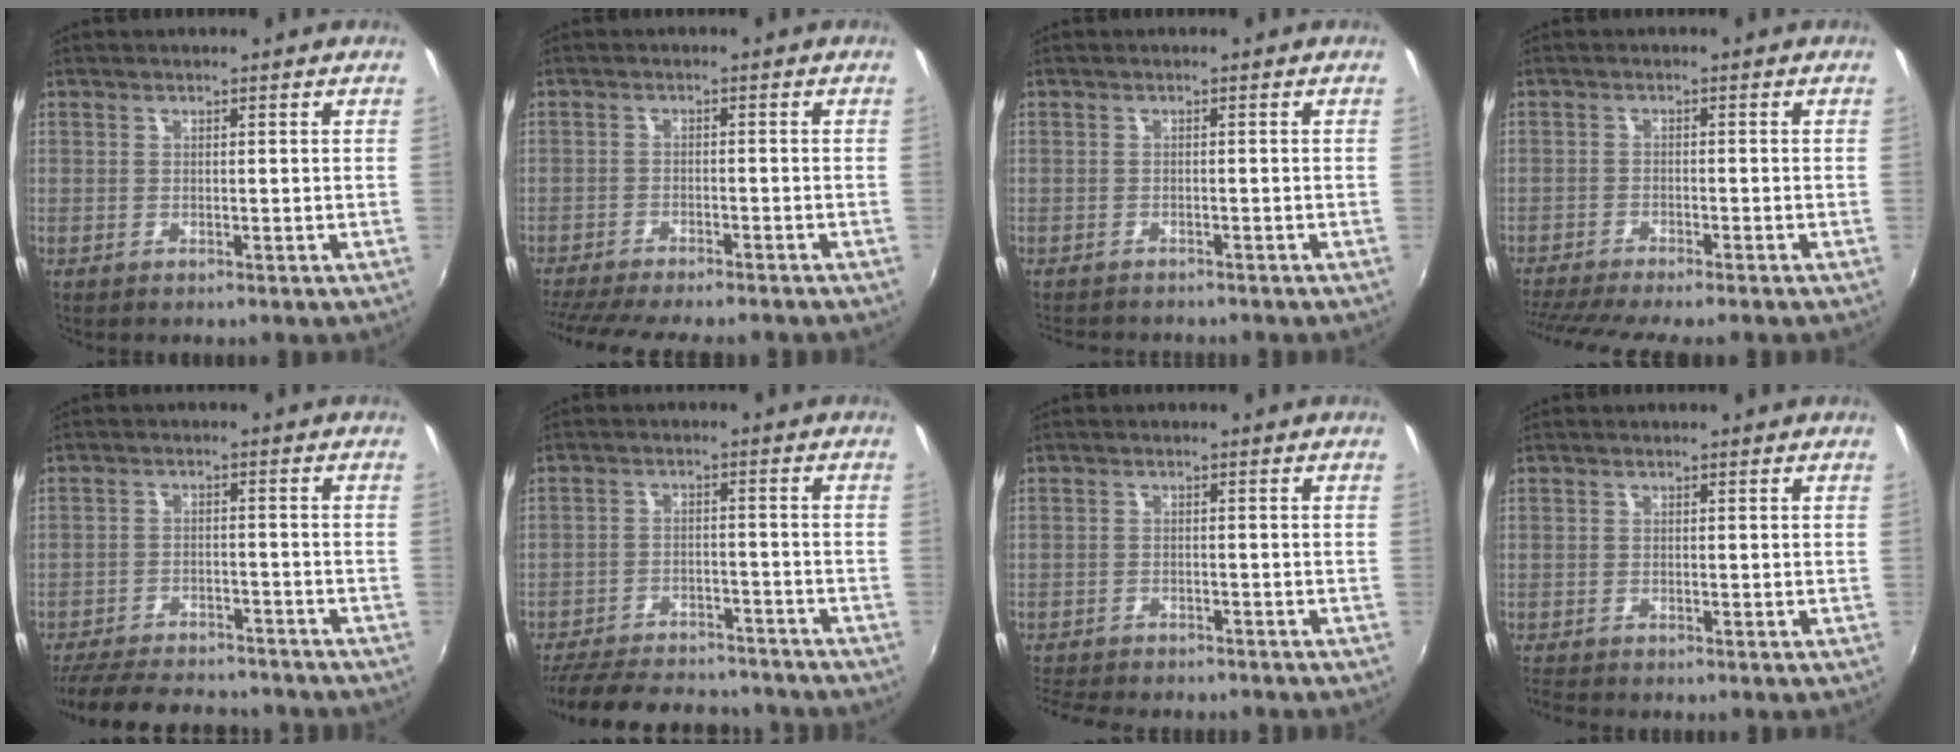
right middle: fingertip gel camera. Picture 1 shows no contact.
{"total": 13.6, "force": [-11.9, 2.1, 6.1], "torque": [-0.134, -0.030, -0.184]}
{"total": 4.4, "force": [-4.1, 0.9, 1.3], "torque": [-0.034, -0.015, -0.064]}
{"total": 9.7, "force": [-8.6, 0.2, 4.5], "torque": [-0.112, -0.033, -0.139]}
{"total": 18.7, "force": [-16.1, 5.8, 7.7], "torque": [-0.167, -0.011, -0.229]}
{"total": 22.0, "force": [-18.8, 7.2, 8.9], "torque": [-0.193, -0.004, -0.259]}
{"total": 9.7, "force": [-8.7, 2.5, 3.4], "torque": [-0.093, -0.020, -0.139]}
{"total": 2.4, "force": [-2.3, 0.3, 0.7], "torque": [-0.021, -0.017, -0.047]}